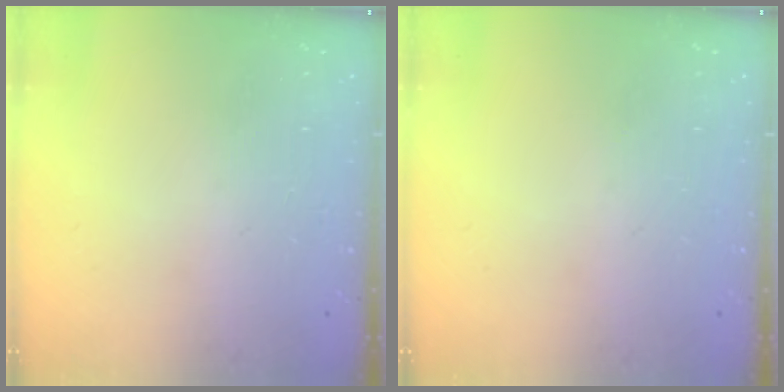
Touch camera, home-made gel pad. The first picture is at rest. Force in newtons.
{"total": 0.0}